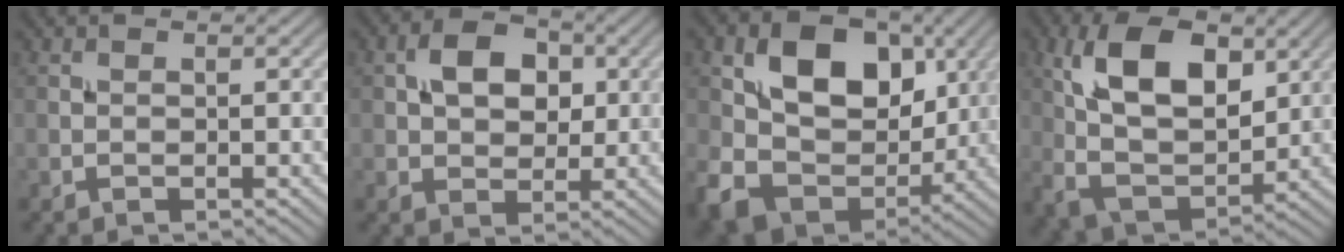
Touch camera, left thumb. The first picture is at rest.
{"total": 5.8, "force": [1.1, 4.4, 3.6], "torque": [-0.063, 0.005, 0.012]}
{"total": 12.9, "force": [2.5, 9.7, 8.2], "torque": [-0.156, -0.011, 0.045]}
{"total": 12.7, "force": [4.2, 7.2, 9.5], "torque": [-0.193, 0.003, 0.080]}